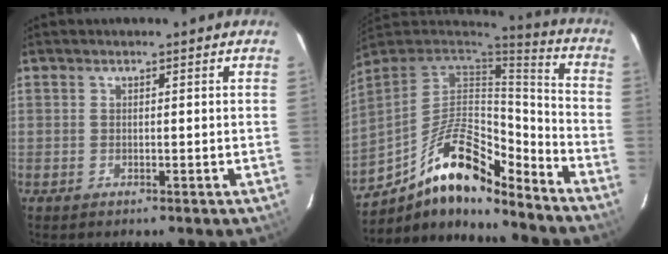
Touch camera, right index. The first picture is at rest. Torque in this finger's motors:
{"motor_torque": [0.43, -1.50, 0.72, 0.15]}